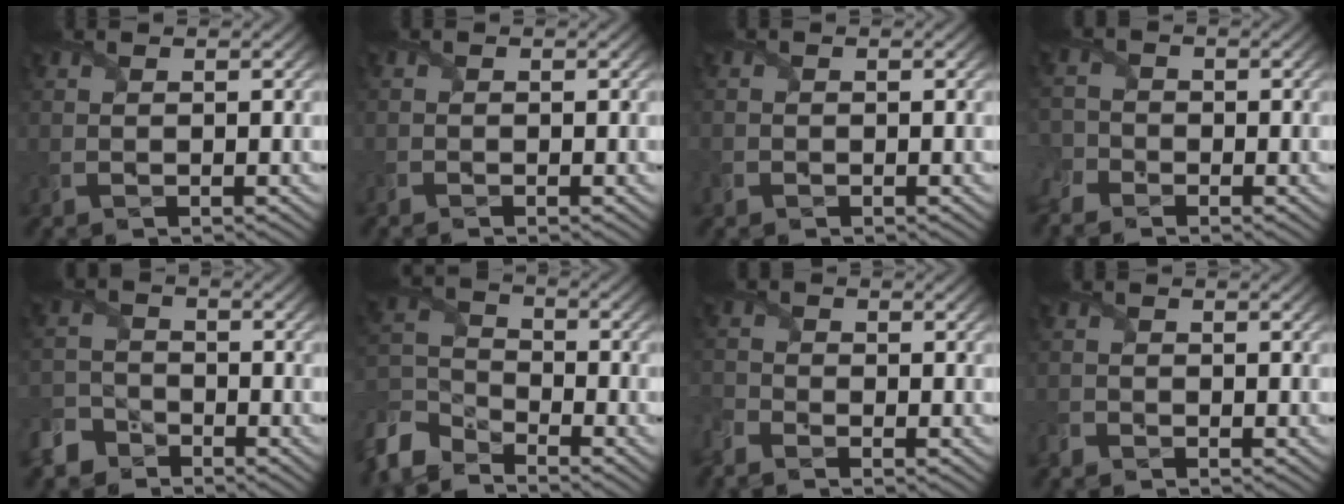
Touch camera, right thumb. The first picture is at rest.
{"total": 1.1, "force": [-1.1, 0.3, 0.2], "torque": [-0.007, -0.007, -0.024]}
{"total": 1.2, "force": [-0.7, 0.9, 0.2], "torque": [-0.004, -0.008, -0.017]}
{"total": 3.6, "force": [-2.9, 1.9, 1.0], "torque": [-0.031, -0.008, -0.066]}
{"total": 5.4, "force": [-4.3, 3.0, 1.4], "torque": [-0.040, -0.006, -0.102]}
{"total": 8.2, "force": [-6.6, 3.7, 3.2], "torque": [-0.082, -0.013, -0.152]}
{"total": 2.8, "force": [-2.4, 1.1, 0.8], "torque": [-0.024, -0.012, -0.065]}
{"total": 1.7, "force": [-1.6, 0.6, 0.2], "torque": [-0.008, -0.007, -0.042]}